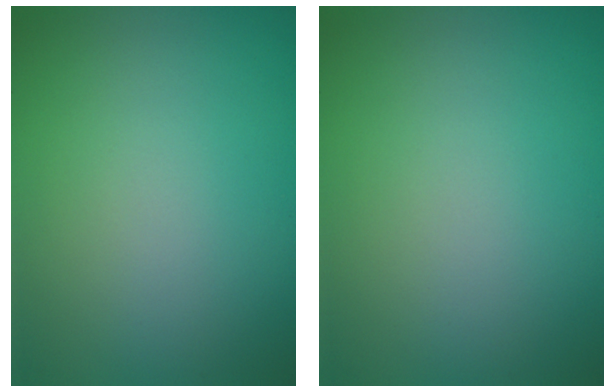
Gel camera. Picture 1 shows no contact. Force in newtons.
{"total": 0.0}